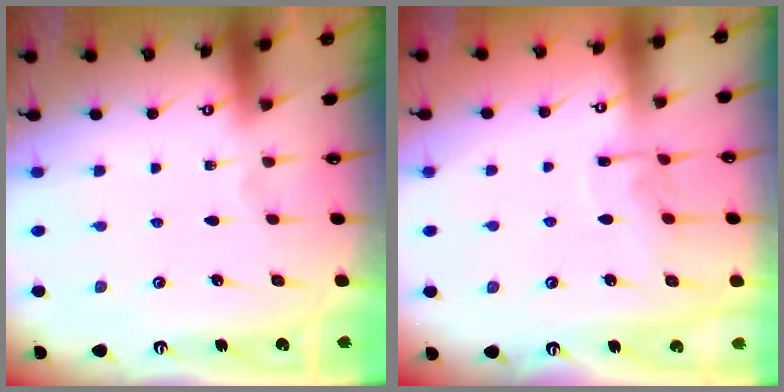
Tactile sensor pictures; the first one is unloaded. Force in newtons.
{"total": 7.3, "press": 7.3, "slide": 0.7}